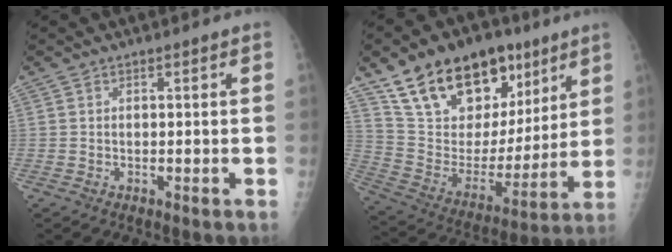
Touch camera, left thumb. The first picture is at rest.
{"total": 24.6, "force": [15.1, 14.3, 13.2], "torque": [-0.177, -0.034, 0.266]}